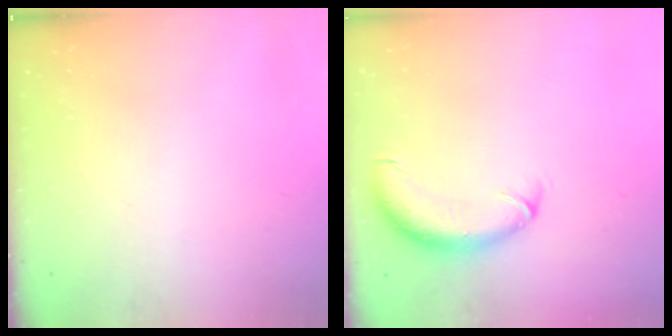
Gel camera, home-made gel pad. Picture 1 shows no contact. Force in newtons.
{"total": 11.5, "press": 11.2, "slide": 2.6}